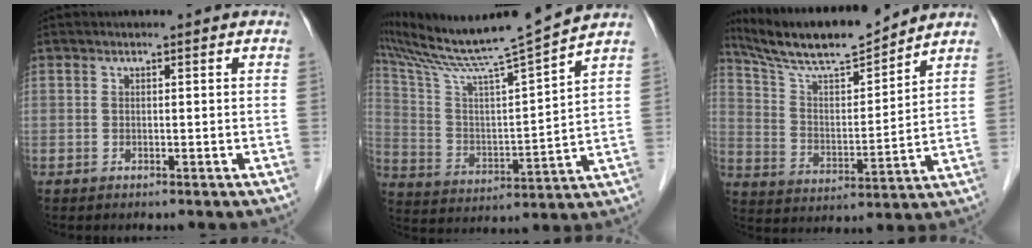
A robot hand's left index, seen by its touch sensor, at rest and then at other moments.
{"total": 15.5, "force": [14.0, -2.9, 5.8], "torque": [-0.120, -0.028, 0.243]}
{"total": 13.6, "force": [12.5, 0.8, 5.2], "torque": [-0.103, 0.004, 0.228]}